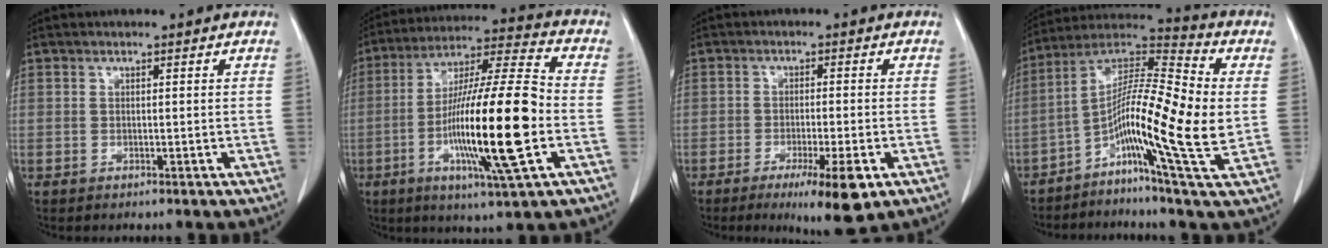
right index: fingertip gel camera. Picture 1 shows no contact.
{"total": 19.7, "force": [-4.5, 0.7, 19.1], "torque": [-0.353, -0.009, -0.080]}
{"total": 8.0, "force": [-4.1, 1.1, 6.8], "torque": [-0.104, -0.017, -0.058]}
{"total": 17.0, "force": [-2.5, 0.7, 16.8], "torque": [-0.309, 0.010, -0.060]}